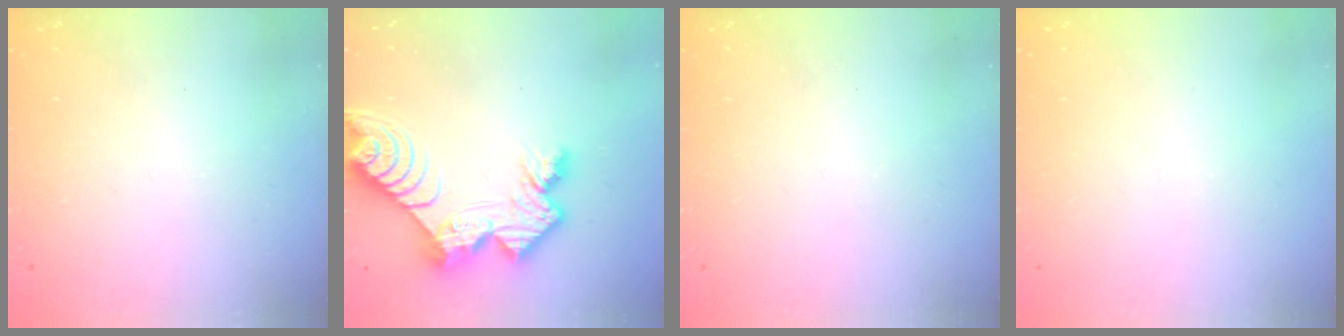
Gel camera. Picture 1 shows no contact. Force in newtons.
{"total": 13.9, "press": 13.9, "slide": 1.0}
{"total": 0.0}
{"total": 0.0}